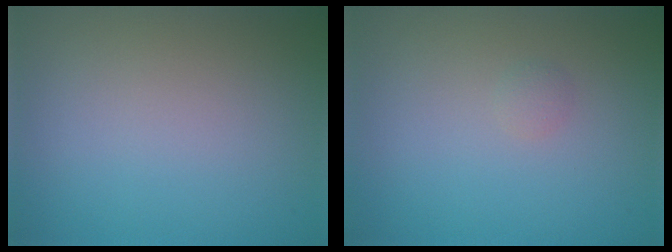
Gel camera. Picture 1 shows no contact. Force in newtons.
{"total": 0.6, "press": 0.6, "slide": 0.0}